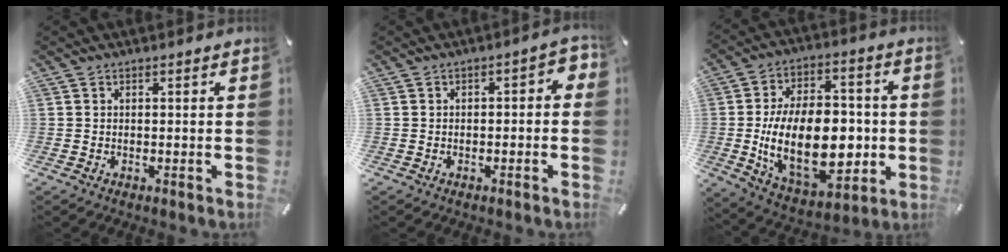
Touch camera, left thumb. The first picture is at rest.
{"total": 3.1, "force": [-1.4, 1.6, 2.3], "torque": [-0.039, 0.013, -0.026]}
{"total": 25.2, "force": [-2.8, 15.5, 19.7], "torque": [-0.344, -0.012, -0.031]}